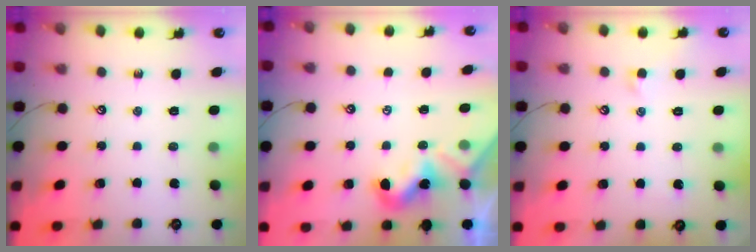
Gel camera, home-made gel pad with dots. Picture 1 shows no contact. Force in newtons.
{"total": 1.7, "press": 1.6, "slide": 0.4}
{"total": 1.3, "press": 1.1, "slide": 0.7}